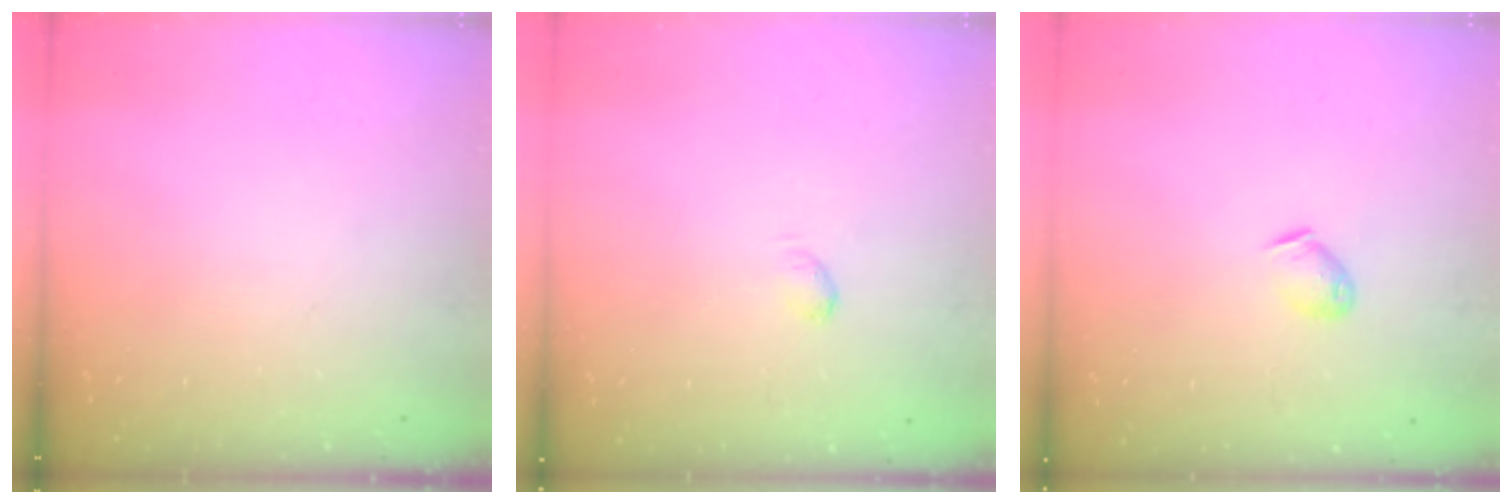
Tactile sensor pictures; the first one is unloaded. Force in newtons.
{"total": 2.7, "press": 2.7, "slide": 0.5}
{"total": 4.0, "press": 3.9, "slide": 0.8}